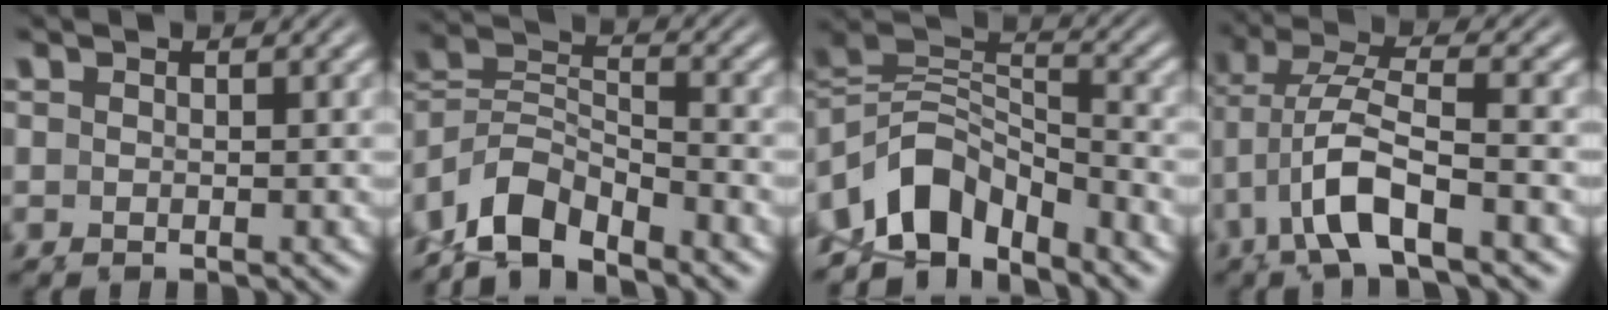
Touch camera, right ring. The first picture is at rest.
{"total": 6.2, "force": [-2.2, 4.8, 3.1], "torque": [-0.074, -0.019, -0.034]}
{"total": 7.3, "force": [-1.2, 5.8, 4.4], "torque": [-0.094, -0.016, -0.021]}
{"total": 4.0, "force": [0.3, 1.7, 3.7], "torque": [-0.086, 0.001, 0.008]}